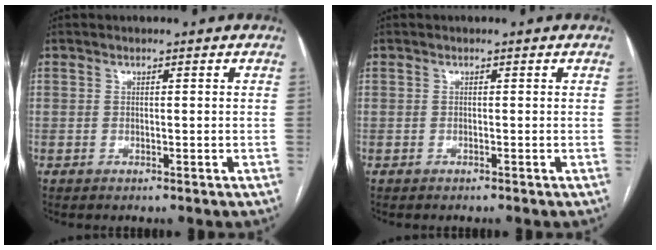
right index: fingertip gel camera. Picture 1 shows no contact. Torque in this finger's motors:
{"motor_torque": [-0.19, 0.09, -0.05, 0.00]}